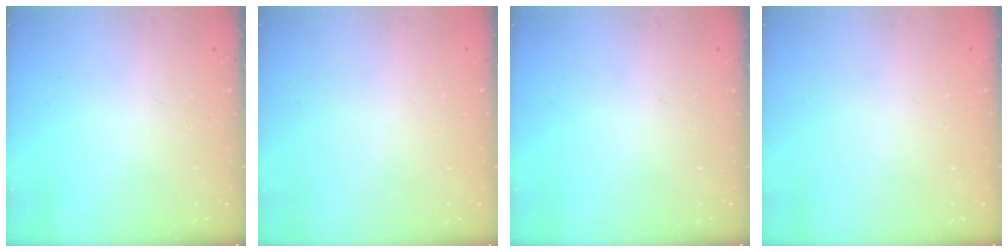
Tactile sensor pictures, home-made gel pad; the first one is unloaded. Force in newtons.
{"total": 0.0}
{"total": 0.0}
{"total": 0.0}